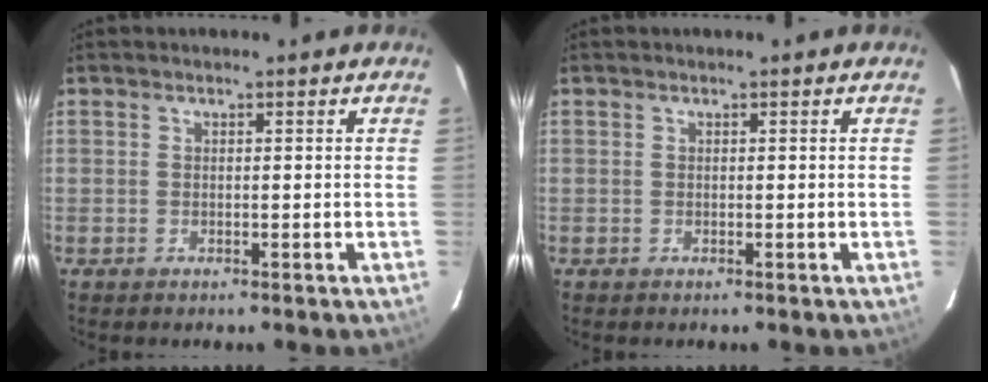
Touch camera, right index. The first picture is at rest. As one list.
[{"total": 0.0}]